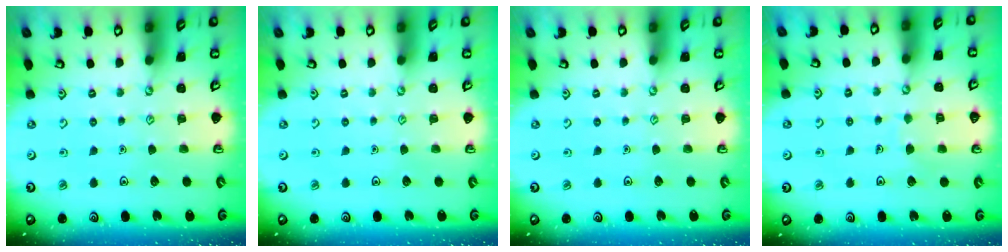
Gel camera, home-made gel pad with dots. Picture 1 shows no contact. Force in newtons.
{"total": 0.0}
{"total": 0.0}
{"total": 3.9, "press": 3.9, "slide": 0.2}